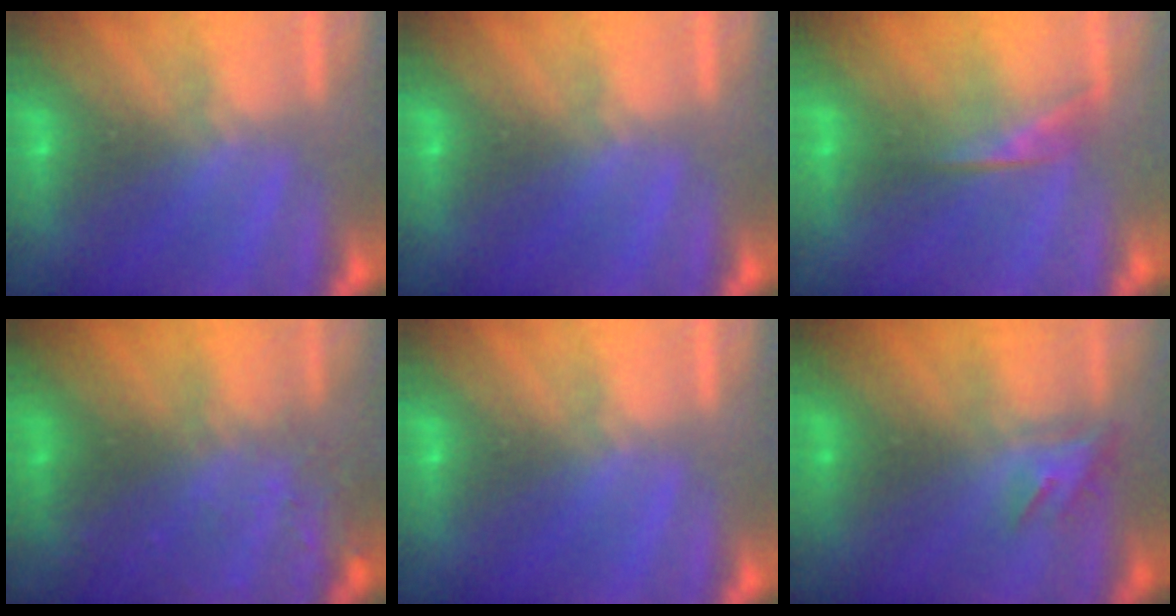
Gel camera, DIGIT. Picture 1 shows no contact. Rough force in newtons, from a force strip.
{"total": 0.0}
{"total": 1.8}
{"total": 7.0}
{"total": 0.0}
{"total": 4.5}